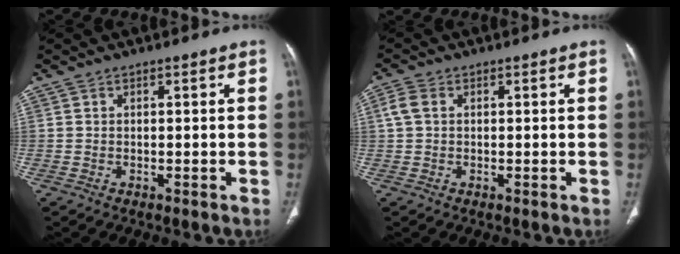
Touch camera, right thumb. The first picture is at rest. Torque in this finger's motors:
{"motor_torque": [-0.24, 0.34, 0.49, 0.02, 0.02]}